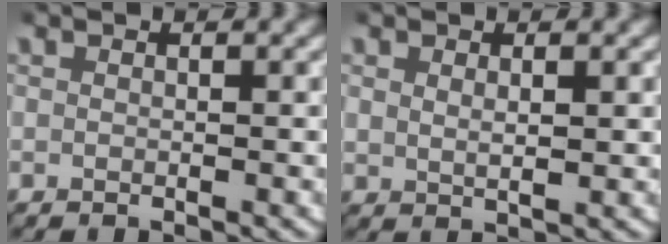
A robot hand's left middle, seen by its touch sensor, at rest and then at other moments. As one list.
[{"total": 1.3, "force": [0.7, 0.4, 1.0], "torque": [-0.018, -0.009, 0.021]}]